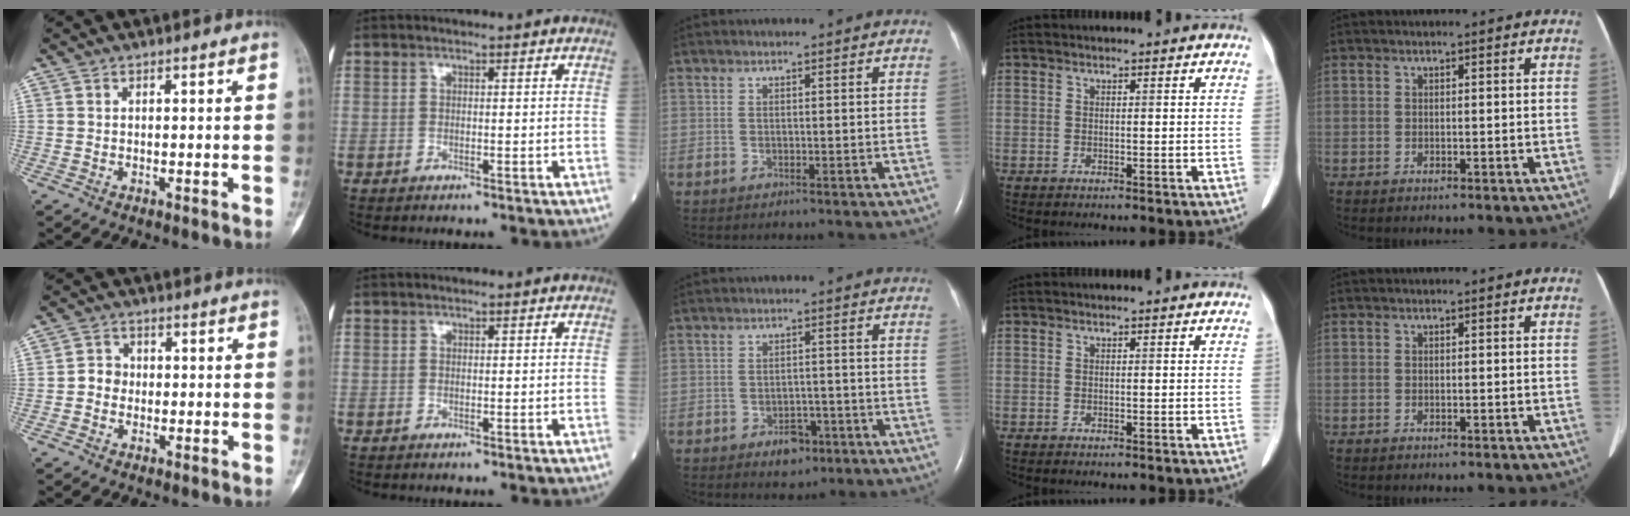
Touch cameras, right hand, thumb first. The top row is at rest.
{"thumb": {"total": 3.2, "force": [-0.5, 2.8, 1.3], "torque": [-0.007, 0.009, -0.017]}, "middle": {"total": 3.8, "force": [-2.3, 2.3, 1.9], "torque": [-0.023, 0.005, -0.027]}}